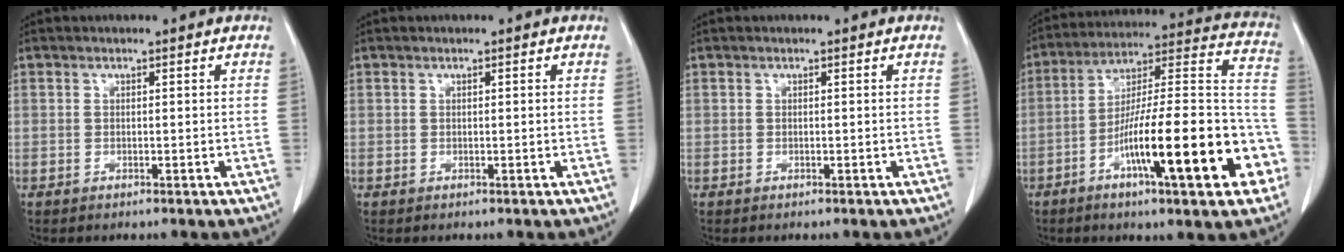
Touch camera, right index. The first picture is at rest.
{"total": 0.0}
{"total": 0.0}
{"total": 23.2, "force": [-9.0, 3.4, 21.1], "torque": [-0.279, 0.014, -0.137]}